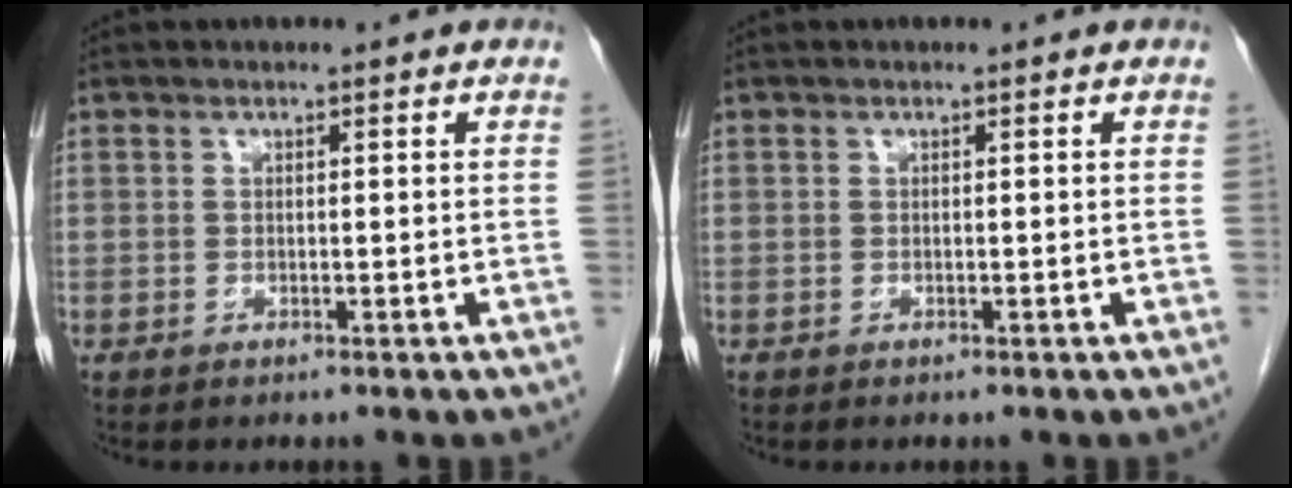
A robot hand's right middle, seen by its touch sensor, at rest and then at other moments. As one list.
[{"total": 0.0}]